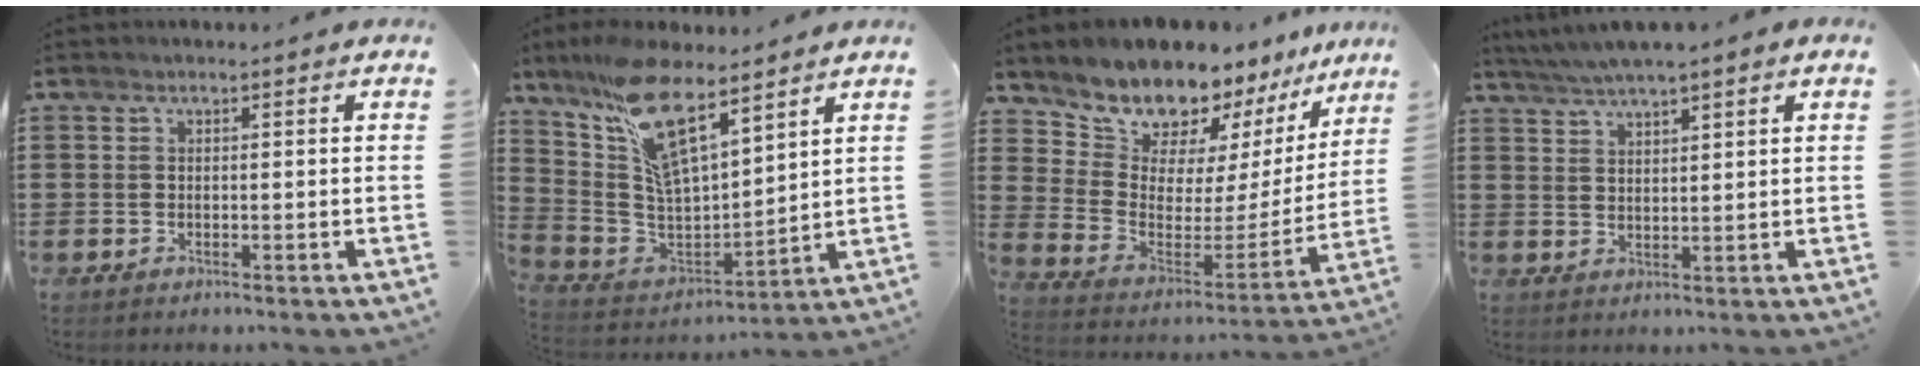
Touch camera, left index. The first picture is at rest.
{"total": 13.6, "force": [8.8, 4.2, 9.4], "torque": [-0.219, -0.047, 0.156]}
{"total": 9.8, "force": [9.1, 3.5, 0.9], "torque": [-0.073, -0.084, 0.165]}
{"total": 3.3, "force": [2.9, -0.3, 1.5], "torque": [-0.036, -0.005, 0.053]}